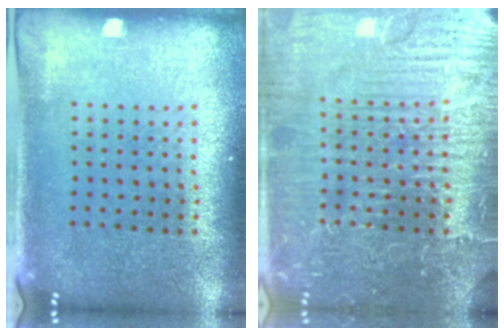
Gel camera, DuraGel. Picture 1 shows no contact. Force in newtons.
{"total": 7.7, "press": 7.7, "slide": 1.0}